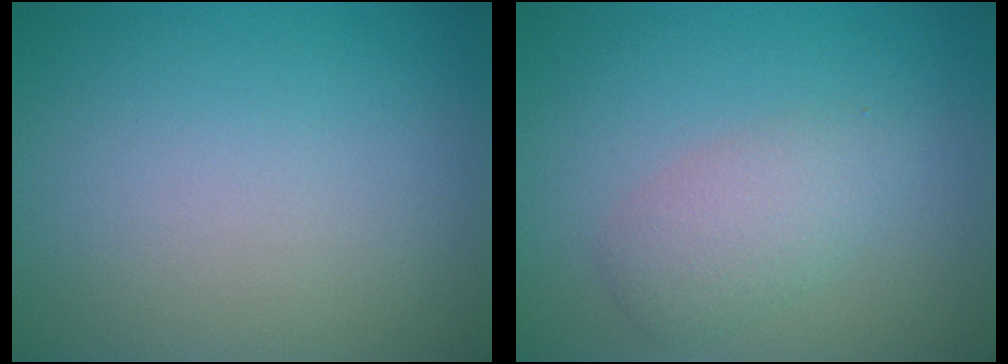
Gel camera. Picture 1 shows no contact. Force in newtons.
{"total": 2.9, "press": 2.9, "slide": 0.1}